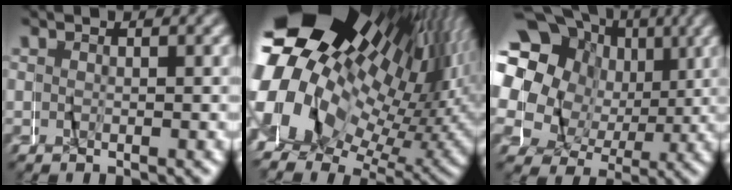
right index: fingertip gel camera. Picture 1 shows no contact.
{"total": 30.8, "force": [3.8, 21.8, 21.3], "torque": [-0.308, 0.003, 0.032]}
{"total": 14.4, "force": [2.2, 12.0, 7.6], "torque": [-0.164, -0.006, 0.024]}